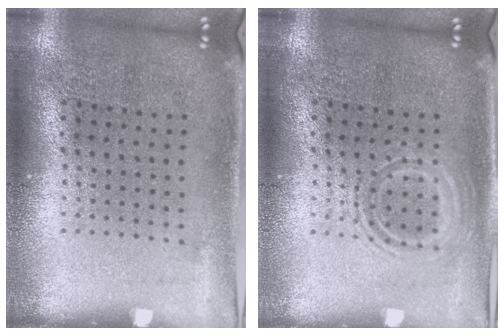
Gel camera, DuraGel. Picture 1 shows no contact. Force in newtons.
{"total": 1.1, "press": 1.0, "slide": 0.2}